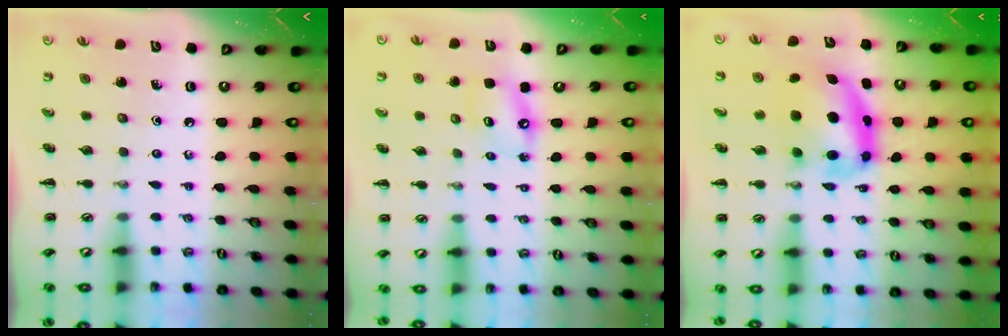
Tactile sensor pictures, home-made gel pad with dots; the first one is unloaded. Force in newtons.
{"total": 7.7, "press": 7.5, "slide": 1.8}
{"total": 8.8, "press": 8.5, "slide": 2.0}